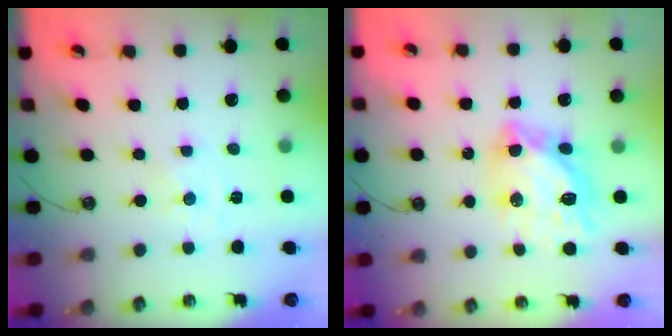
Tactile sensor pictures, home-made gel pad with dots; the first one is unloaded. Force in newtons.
{"total": 15.5, "press": 15.5, "slide": 1.6}